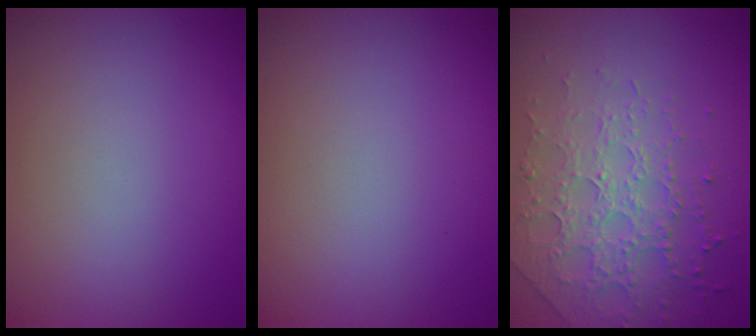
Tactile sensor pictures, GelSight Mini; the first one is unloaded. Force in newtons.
{"total": 0.0}
{"total": 3.8, "press": 3.6, "slide": 1.1}